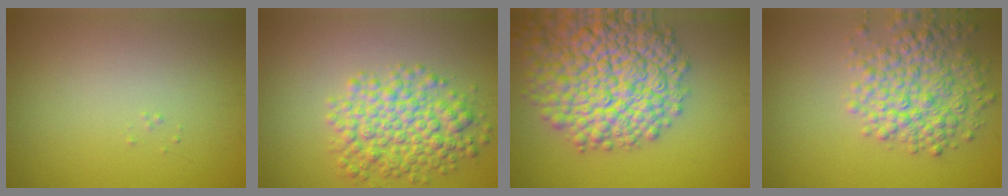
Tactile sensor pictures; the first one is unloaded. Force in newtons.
{"total": 5.7, "press": 5.7, "slide": 0.1}
{"total": 13.5, "press": 13.5, "slide": 0.6}
{"total": 5.7, "press": 5.7, "slide": 0.3}